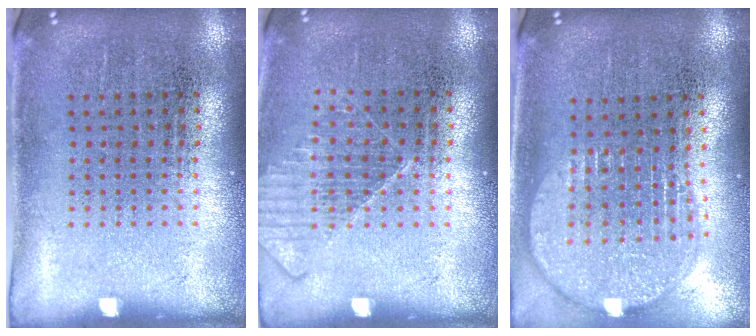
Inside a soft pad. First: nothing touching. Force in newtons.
{"total": 1.2, "press": 1.2, "slide": 0.1}
{"total": 1.9, "press": 1.6, "slide": 1.1}